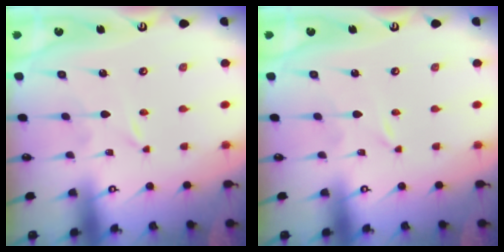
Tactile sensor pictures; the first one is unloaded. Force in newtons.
{"total": 0.0}